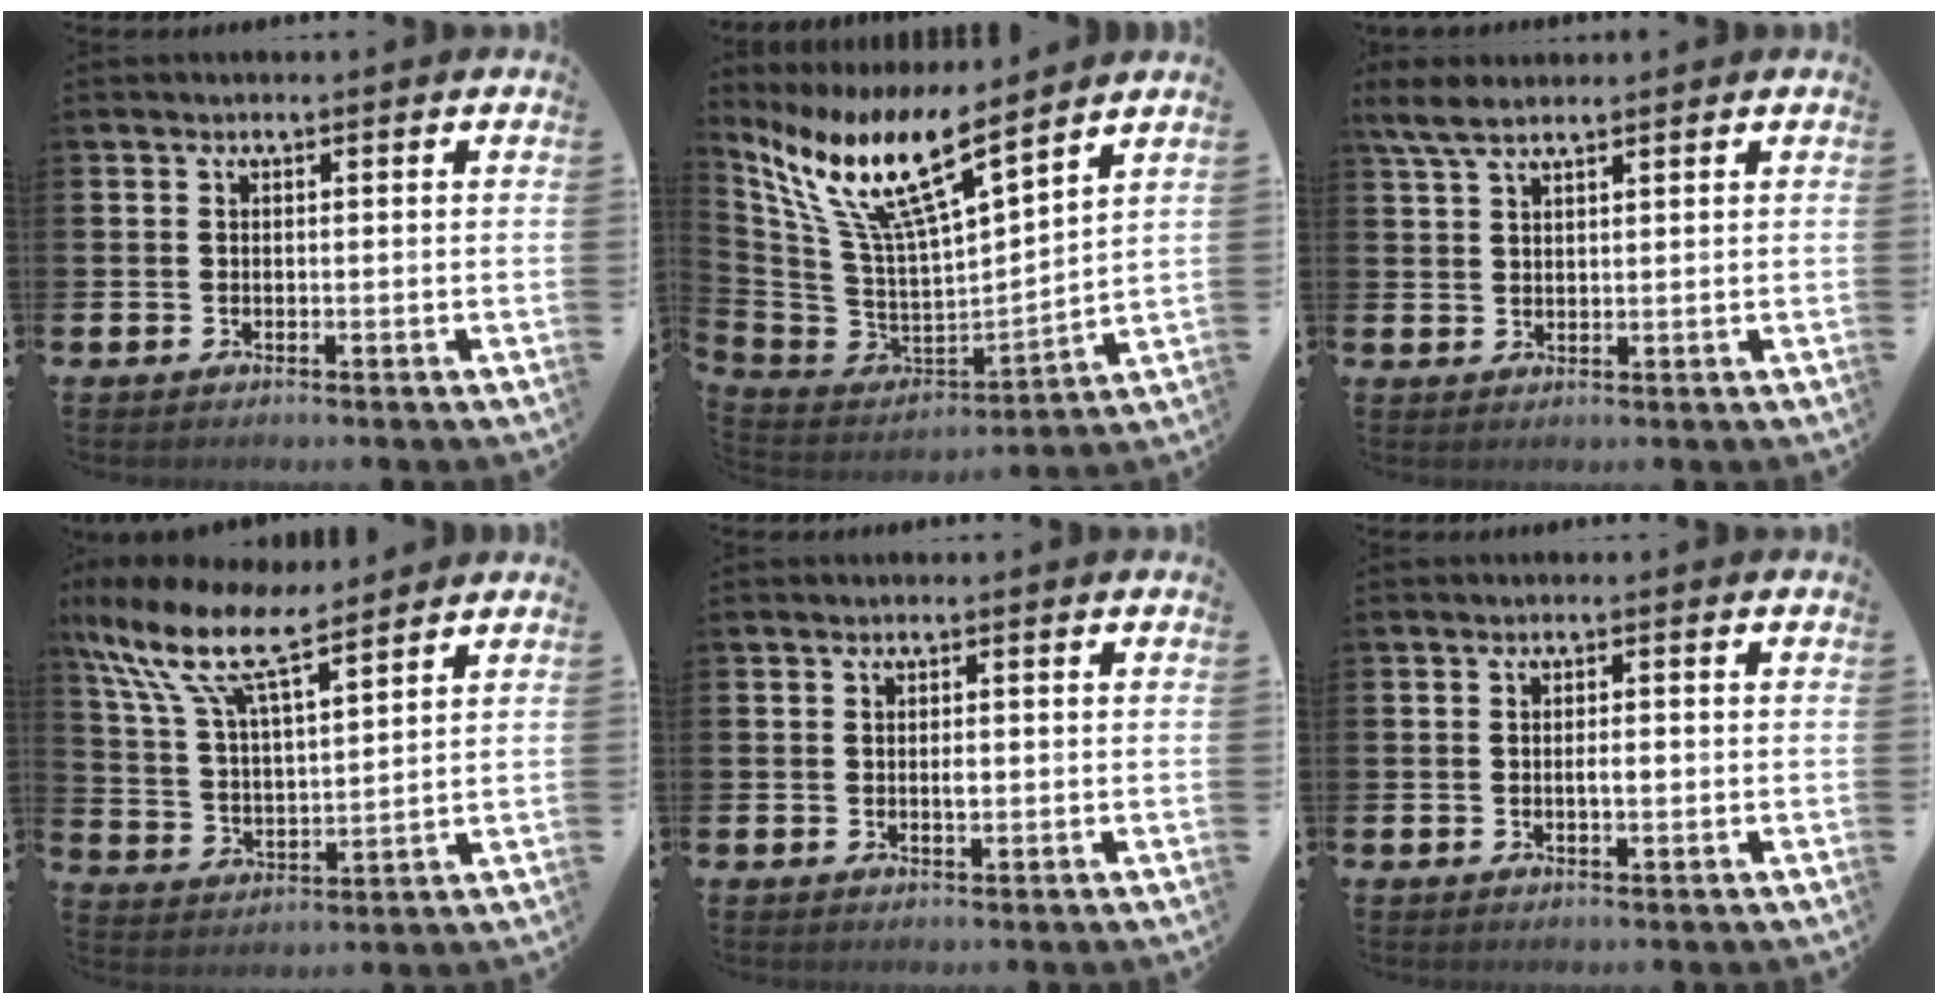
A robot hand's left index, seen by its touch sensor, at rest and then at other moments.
{"total": 12.4, "force": [9.3, 2.2, 8.0], "torque": [-0.196, -0.069, 0.156]}
{"total": 4.4, "force": [3.5, 1.3, 2.2], "torque": [-0.045, -0.007, 0.064]}
{"total": 12.0, "force": [9.3, 3.8, 6.4], "torque": [-0.161, -0.042, 0.166]}
{"total": 1.0, "force": [0.1, 0.4, 0.9], "torque": [-0.012, -0.002, 0.001]}
{"total": 1.4, "force": [-0.1, 0.6, 1.2], "torque": [-0.009, -0.004, -0.006]}